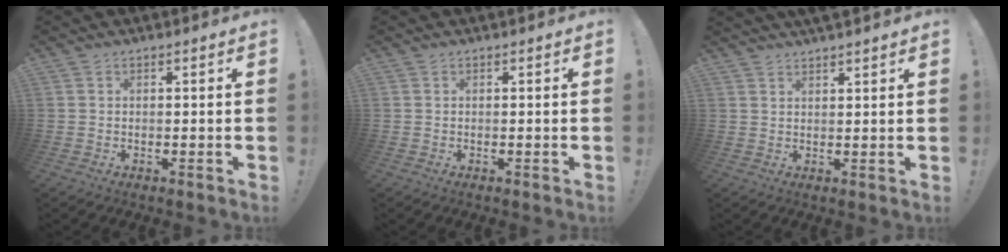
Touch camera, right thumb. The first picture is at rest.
{"total": 0.0}
{"total": 2.7, "force": [2.5, 0.1, 0.7], "torque": [-0.011, -0.015, 0.047]}